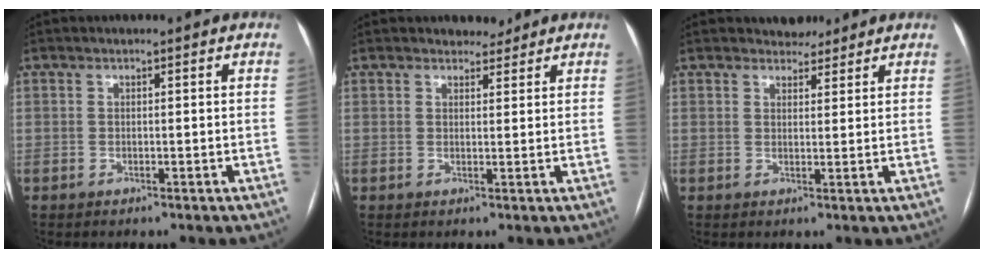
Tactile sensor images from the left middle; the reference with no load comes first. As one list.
[{"total": 2.2, "force": [1.9, 1.0, 0.2], "torque": [0.000, -0.001, 0.026]}, {"total": 2.9, "force": [2.6, 1.3, 0.2], "torque": [-0.001, 0.001, 0.037]}]